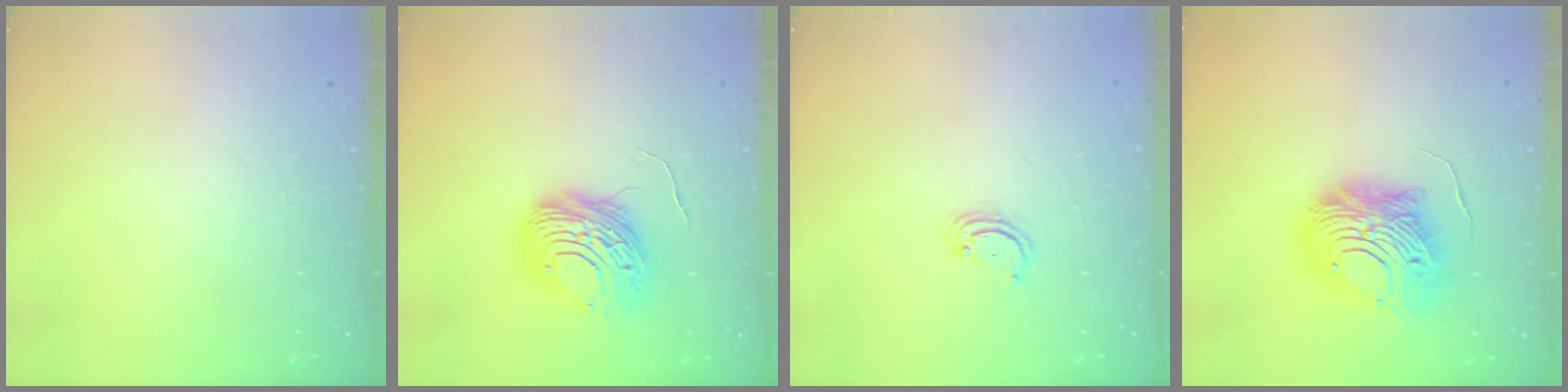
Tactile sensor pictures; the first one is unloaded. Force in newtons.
{"total": 10.7, "press": 10.6, "slide": 1.2}
{"total": 3.1, "press": 3.1, "slide": 0.4}
{"total": 15.3, "press": 15.2, "slide": 1.6}